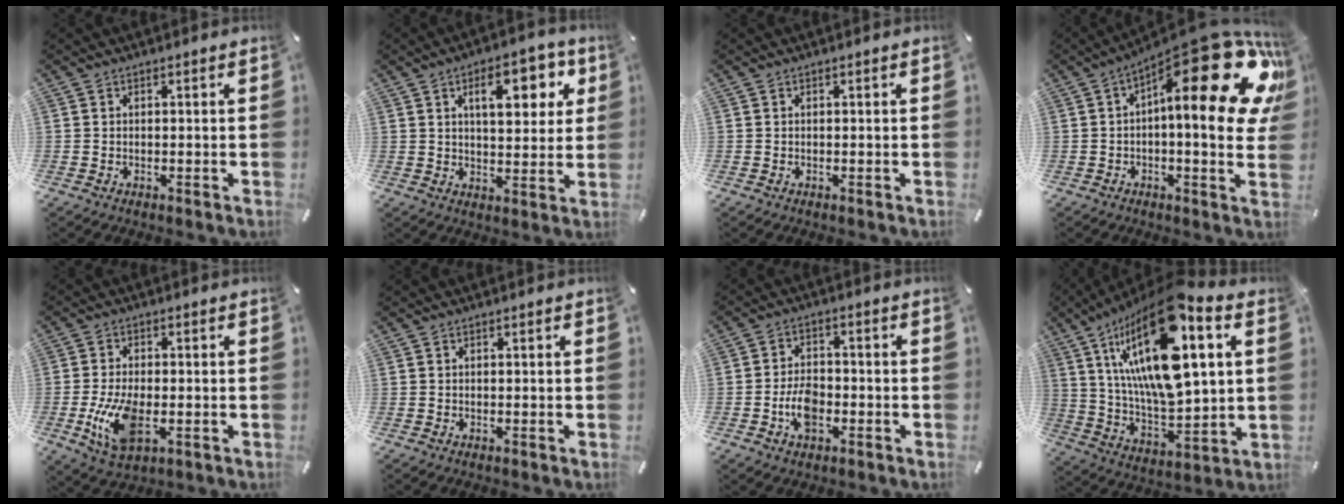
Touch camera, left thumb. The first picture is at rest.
{"total": 12.4, "force": [5.2, 6.0, 9.5], "torque": [-0.131, -0.007, 0.083]}
{"total": 0.0}
{"total": 27.9, "force": [10.5, 9.7, 24.0], "torque": [-0.321, -0.089, 0.182]}
{"total": 11.1, "force": [-2.3, 5.8, 9.1], "torque": [-0.202, -0.011, -0.037]}
{"total": 0.0}
{"total": 6.9, "force": [-2.4, 4.3, 4.7], "torque": [-0.103, 0.010, -0.047]}
{"total": 27.2, "force": [11.0, 10.9, 22.3], "torque": [-0.429, -0.062, 0.180]}